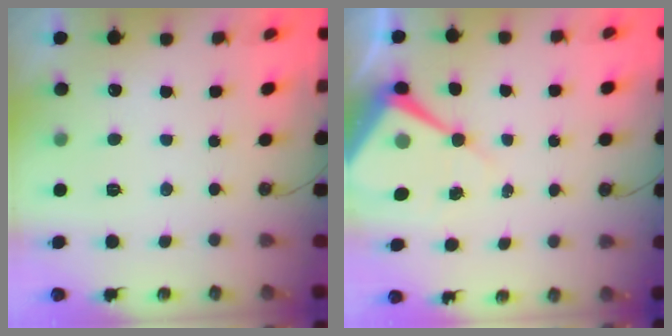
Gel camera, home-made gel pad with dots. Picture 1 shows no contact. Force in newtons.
{"total": 9.1, "press": 9.1, "slide": 0.8}